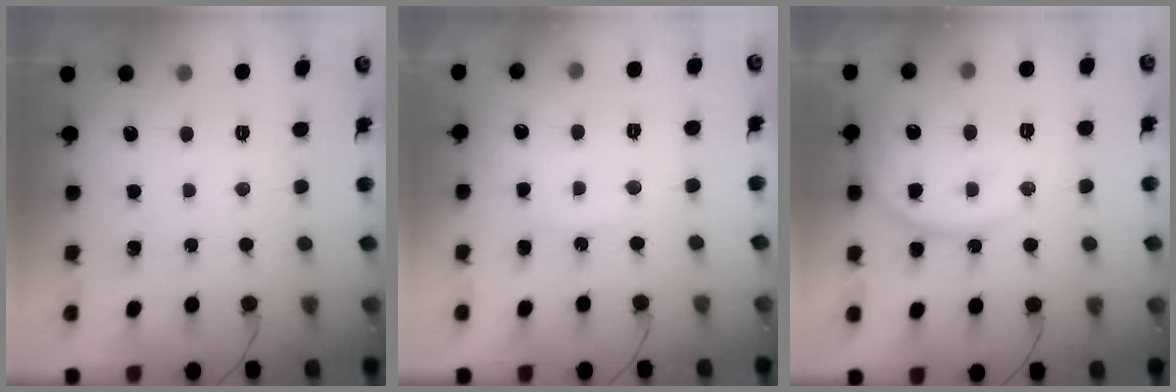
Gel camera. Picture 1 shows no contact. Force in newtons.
{"total": 6.5, "press": 6.5, "slide": 0.7}
{"total": 13.5, "press": 13.3, "slide": 1.8}